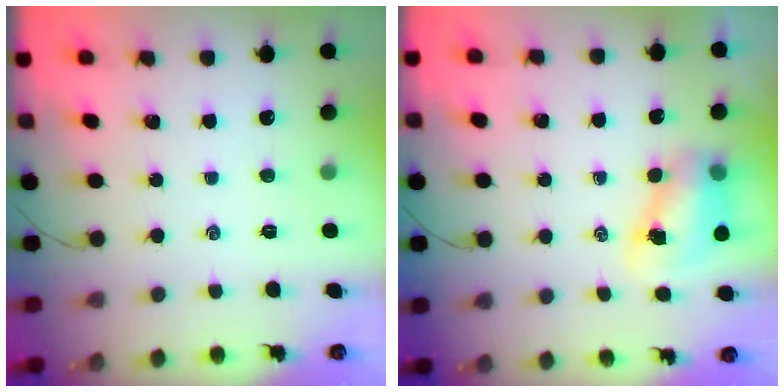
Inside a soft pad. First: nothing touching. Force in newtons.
{"total": 7.4, "press": 7.3, "slide": 1.4}